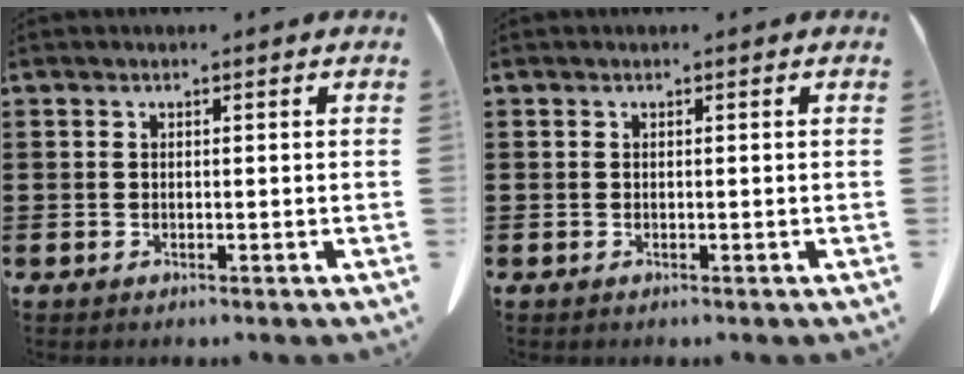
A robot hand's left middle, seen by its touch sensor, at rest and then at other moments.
{"total": 0.0}